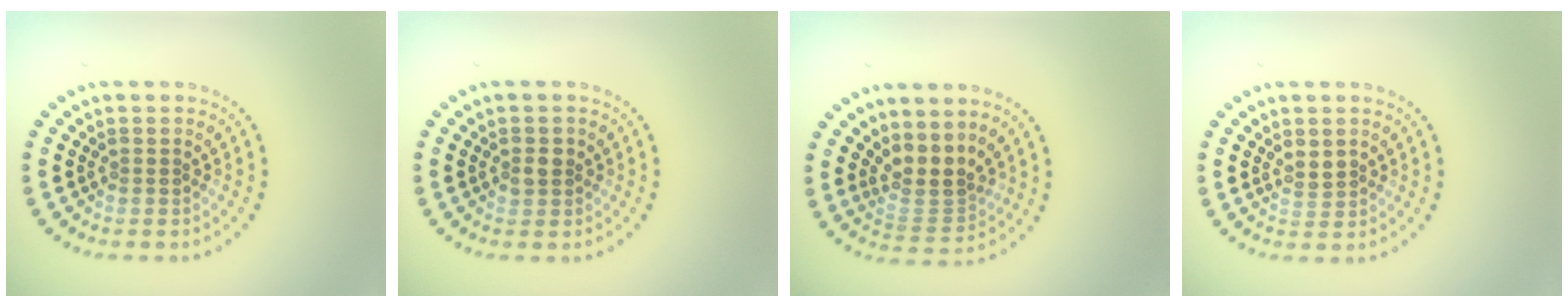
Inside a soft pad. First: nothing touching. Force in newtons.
{"total": 1.3, "press": 1.3, "slide": 0.3}
{"total": 3.1, "press": 2.4, "slide": 2.0}
{"total": 1.2, "press": 1.2, "slide": 0.4}